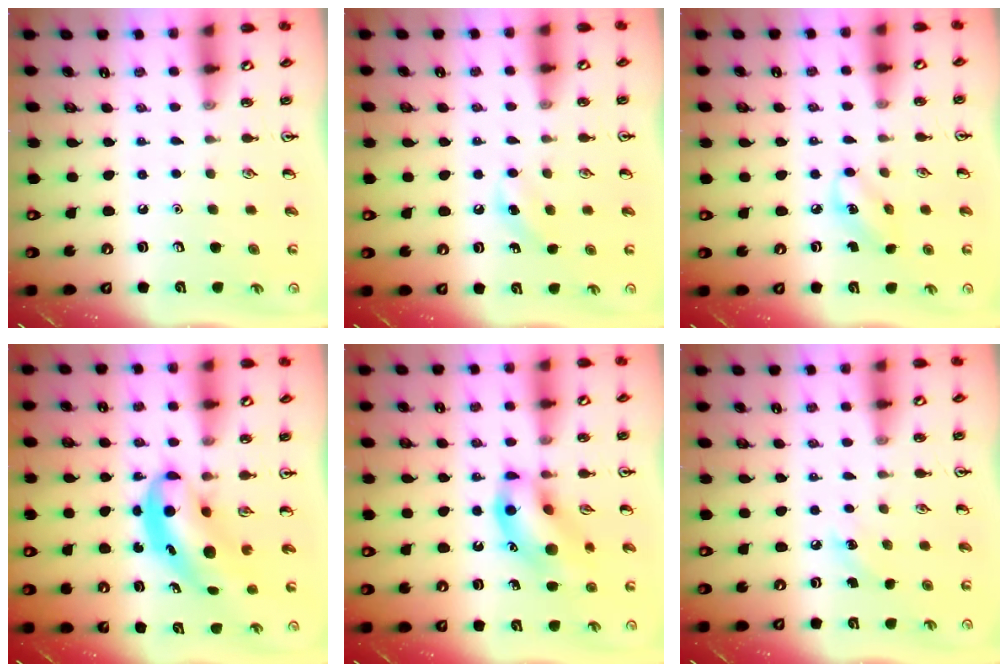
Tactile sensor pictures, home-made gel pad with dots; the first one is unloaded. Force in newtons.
{"total": 5.7, "press": 5.4, "slide": 1.9}
{"total": 4.5, "press": 4.4, "slide": 0.8}
{"total": 7.2, "press": 7.1, "slide": 1.3}
{"total": 12.6, "press": 12.4, "slide": 2.1}
{"total": 5.1, "press": 4.9, "slide": 1.5}